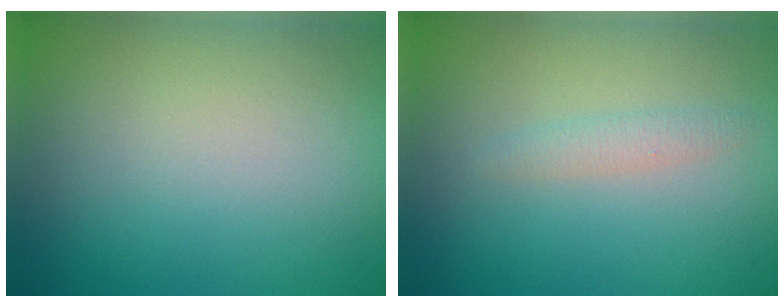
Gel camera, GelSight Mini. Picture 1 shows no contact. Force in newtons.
{"total": 1.2, "press": 1.2, "slide": 0.0}